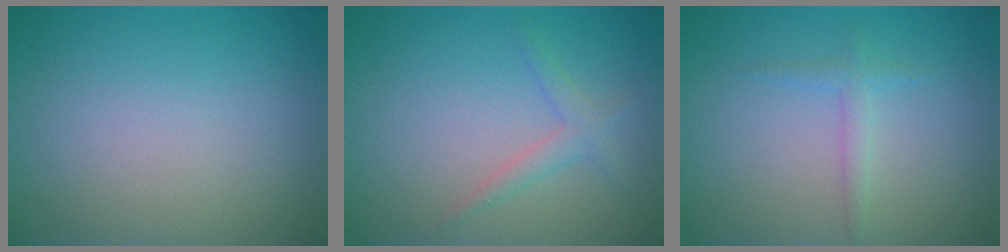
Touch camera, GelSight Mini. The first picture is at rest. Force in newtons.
{"total": 1.7, "press": 1.7, "slide": 0.1}
{"total": 1.3, "press": 1.3, "slide": 0.1}